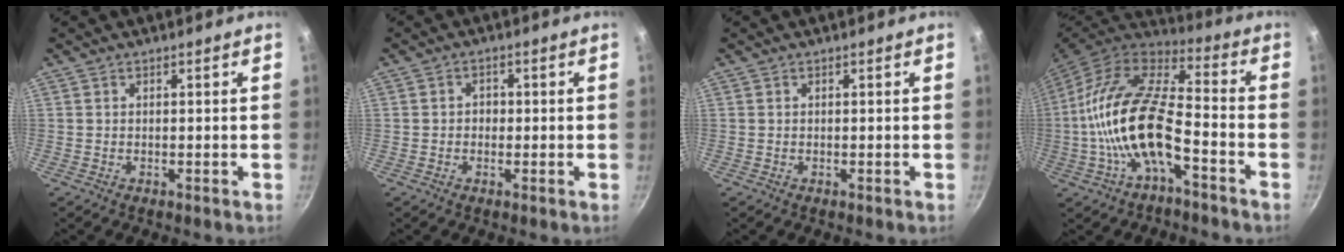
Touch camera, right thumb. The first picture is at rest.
{"total": 2.1, "force": [-0.3, 1.9, 1.0], "torque": [-0.005, 0.004, -0.007]}
{"total": 0.0}
{"total": 18.8, "force": [-5.0, 8.0, 16.2], "torque": [-0.303, 0.043, -0.107]}